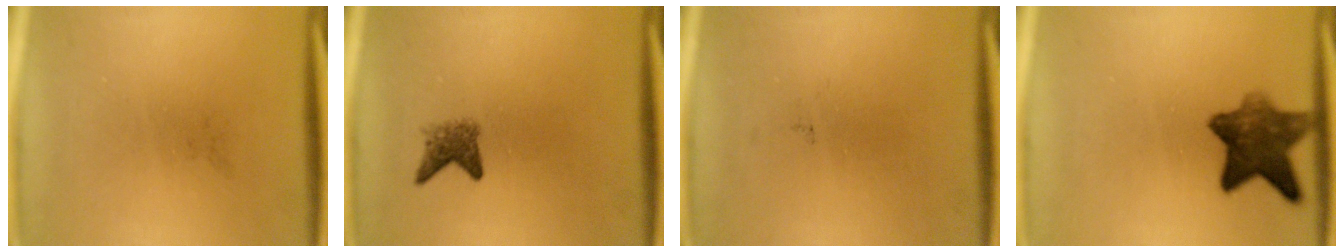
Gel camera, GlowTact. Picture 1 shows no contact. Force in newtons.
{"total": 2.3}
{"total": 0.0}
{"total": 8.5}